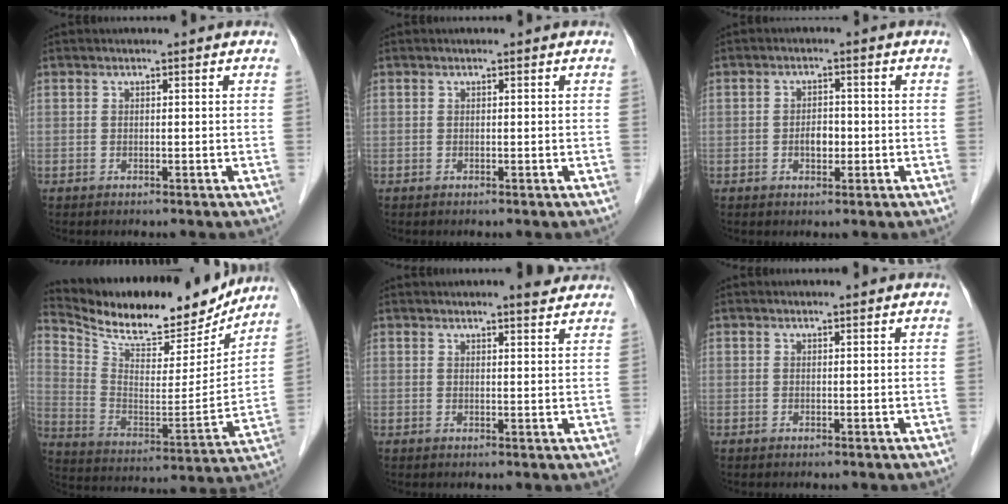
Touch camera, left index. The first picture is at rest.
{"total": 0.0}
{"total": 2.5, "force": [-0.7, 1.6, 1.9], "torque": [-0.030, 0.006, -0.011]}
{"total": 21.3, "force": [19.1, 5.7, 7.4], "torque": [-0.140, -0.016, 0.295]}
{"total": 4.2, "force": [3.8, 0.5, 1.6], "torque": [-0.023, 0.006, 0.041]}
{"total": 0.5, "force": [0.5, 0.0, 0.0], "torque": [-0.005, 0.009, 0.010]}